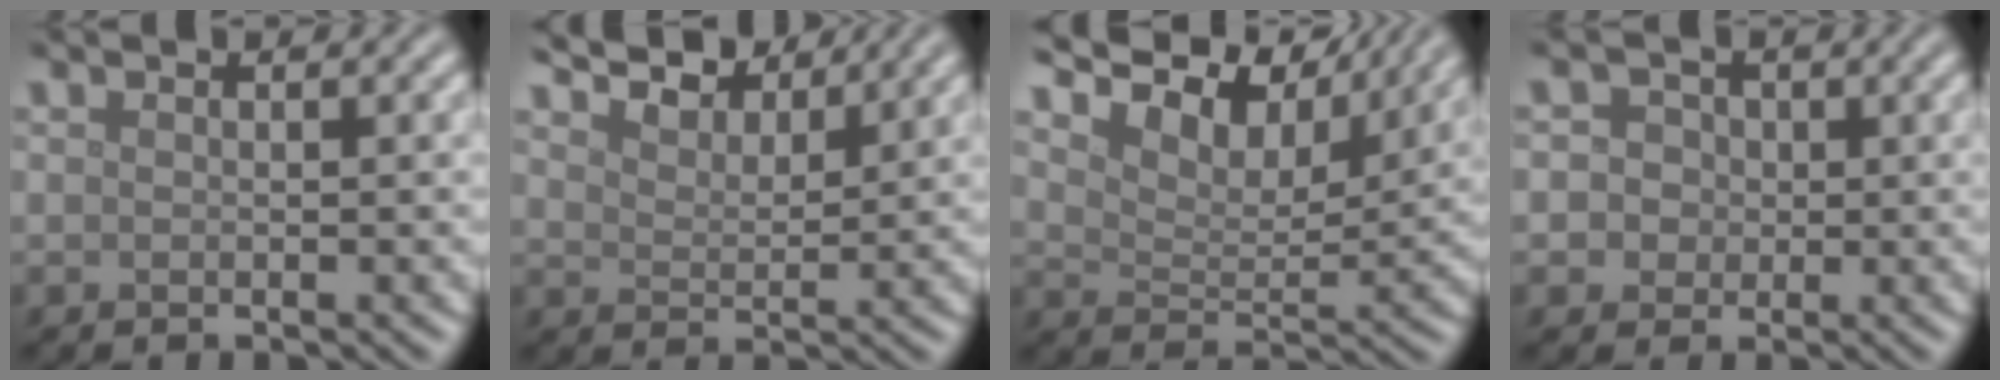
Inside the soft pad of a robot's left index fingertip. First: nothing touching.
{"total": 7.1, "force": [6.2, 2.1, 2.7], "torque": [-0.059, 0.009, 0.090]}
{"total": 9.7, "force": [8.1, 3.2, 4.3], "torque": [-0.092, 0.006, 0.106]}
{"total": 4.4, "force": [1.1, 3.9, 1.7], "torque": [-0.006, 0.030, -0.005]}